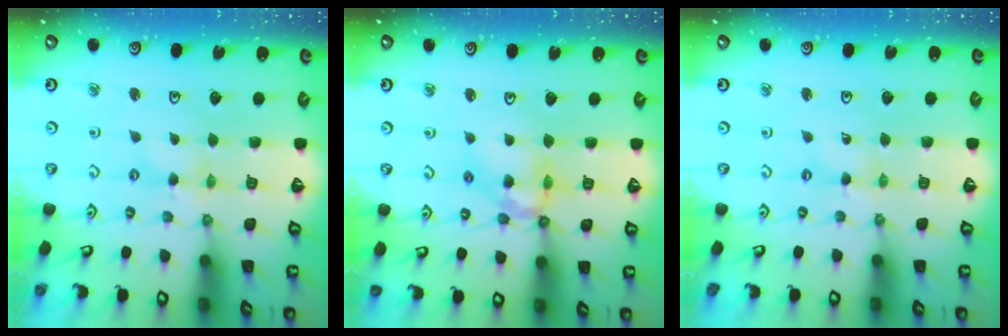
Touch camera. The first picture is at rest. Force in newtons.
{"total": 11.2, "press": 11.2, "slide": 0.9}
{"total": 0.0}